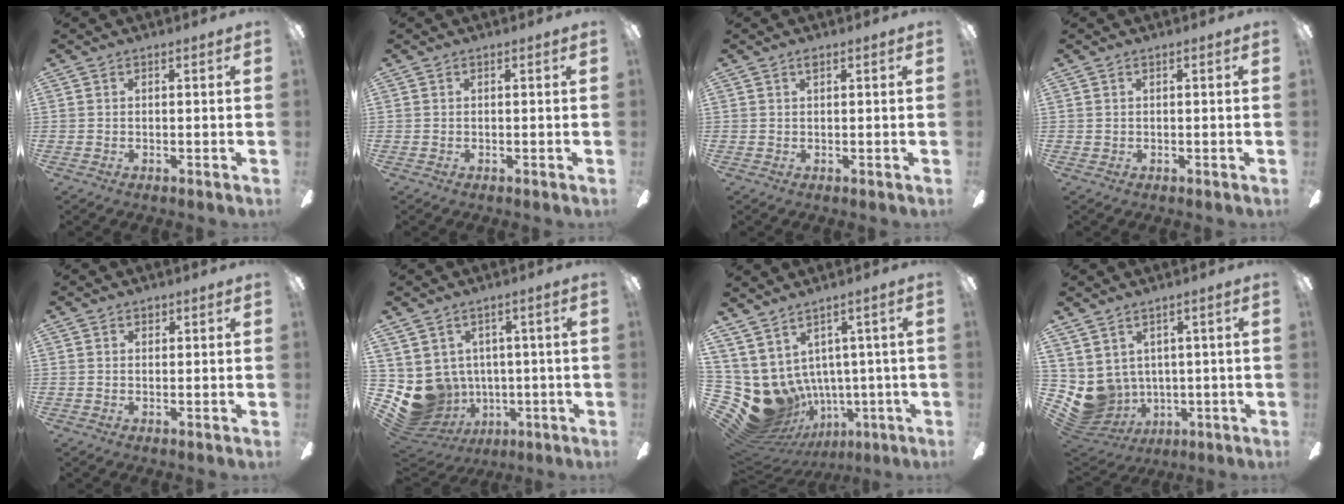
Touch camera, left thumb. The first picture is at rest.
{"total": 0.0}
{"total": 1.0, "force": [0.7, 0.3, 0.7], "torque": [-0.007, 0.001, 0.010]}
{"total": 0.0}
{"total": 1.0, "force": [0.7, 0.7, 0.3], "torque": [0.002, 0.000, 0.010]}
{"total": 9.8, "force": [-1.4, 9.2, 3.2], "torque": [-0.103, -0.007, -0.011]}
{"total": 10.9, "force": [0.0, 9.6, 5.0], "torque": [-0.169, -0.035, 0.019]}
{"total": 6.4, "force": [1.2, 6.1, 1.5], "torque": [-0.082, -0.025, 0.029]}